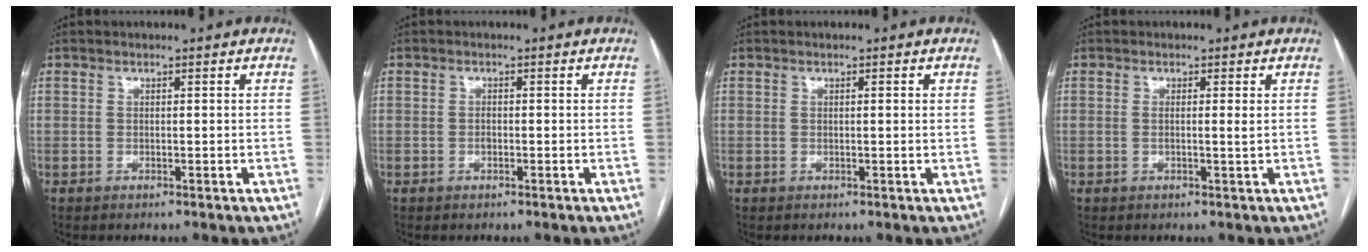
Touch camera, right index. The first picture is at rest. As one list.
[{"total": 0.7, "force": [-0.2, 0.4, 0.5], "torque": [-0.009, 0.003, -0.002]}, {"total": 0.8, "force": [0.3, 0.0, 0.7], "torque": [-0.012, 0.002, 0.003]}, {"total": 1.1, "force": [0.2, -0.2, 1.1], "torque": [-0.019, 0.000, 0.005]}]